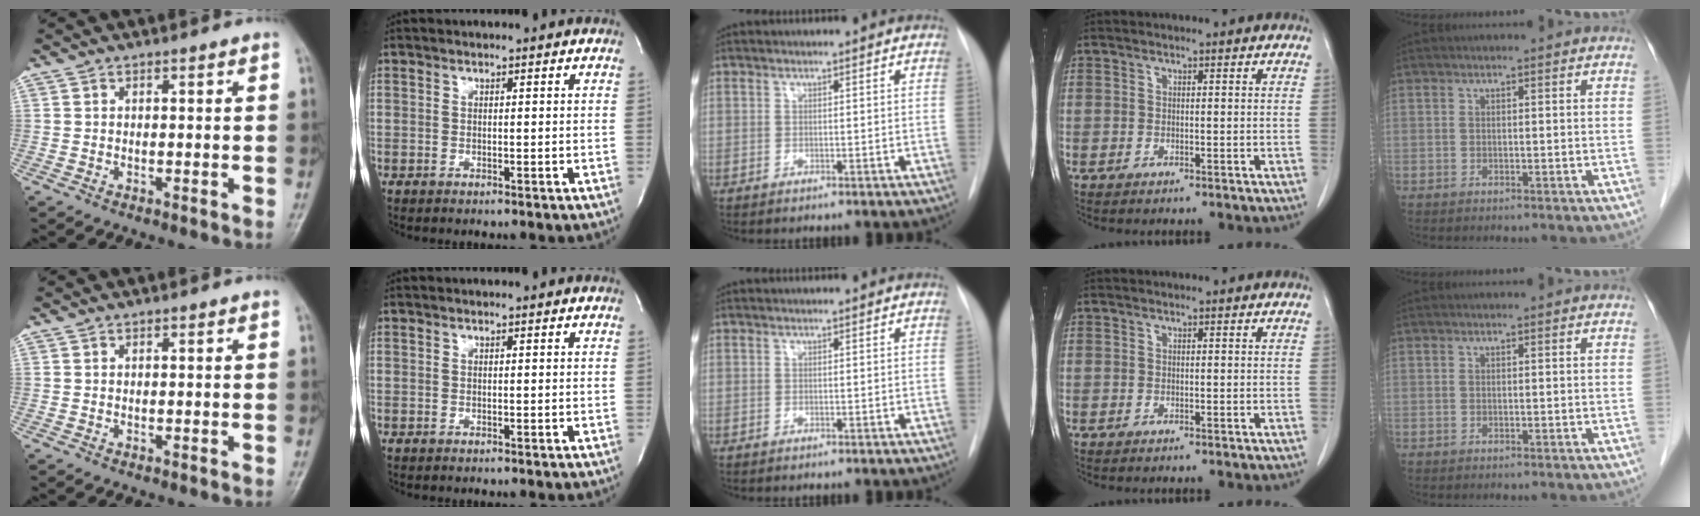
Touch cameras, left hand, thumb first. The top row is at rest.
{}